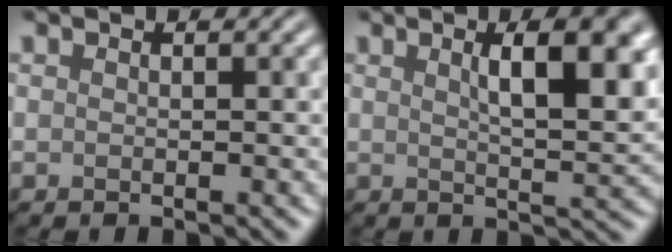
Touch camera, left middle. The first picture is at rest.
{"total": 8.2, "force": [2.6, 2.6, 7.3], "torque": [-0.073, 0.016, 0.036]}